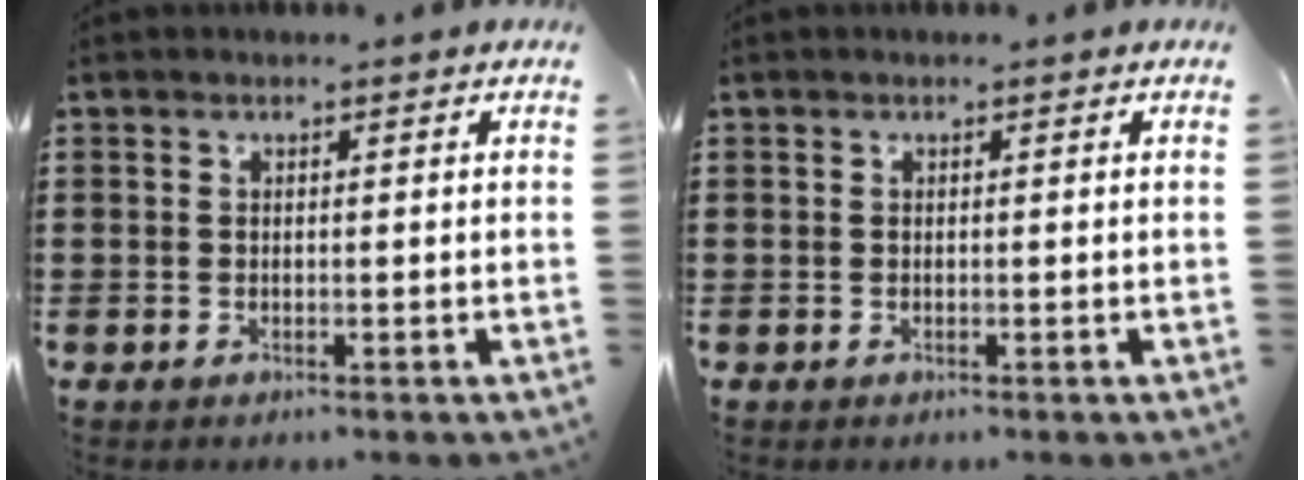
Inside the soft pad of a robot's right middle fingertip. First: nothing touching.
{"total": 0.0}